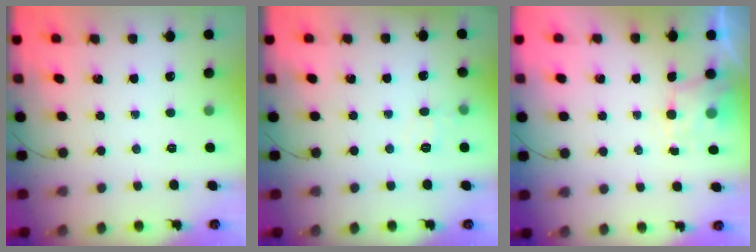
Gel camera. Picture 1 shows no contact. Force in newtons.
{"total": 6.0, "press": 5.9, "slide": 1.3}
{"total": 2.0, "press": 1.8, "slide": 1.0}